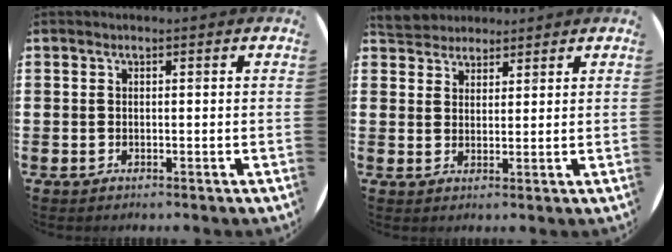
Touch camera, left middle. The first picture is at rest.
{"total": 3.7, "force": [3.5, 1.2, -0.2], "torque": [-0.006, -0.001, 0.068]}